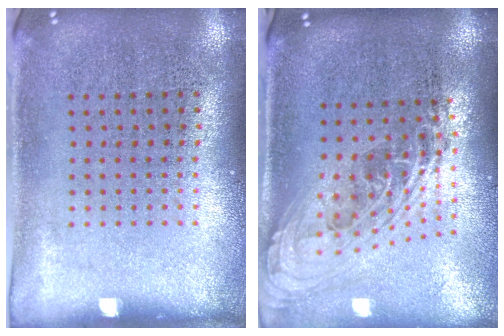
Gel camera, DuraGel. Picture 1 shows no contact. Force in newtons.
{"total": 2.2, "press": 1.6, "slide": 1.4}